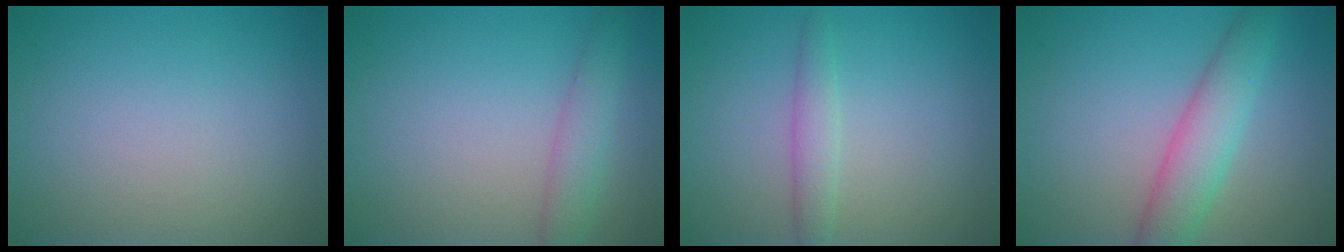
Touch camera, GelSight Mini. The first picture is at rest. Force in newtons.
{"total": 2.5, "press": 2.5, "slide": 0.1}
{"total": 1.8, "press": 1.8, "slide": 0.1}
{"total": 4.5, "press": 4.5, "slide": 0.2}